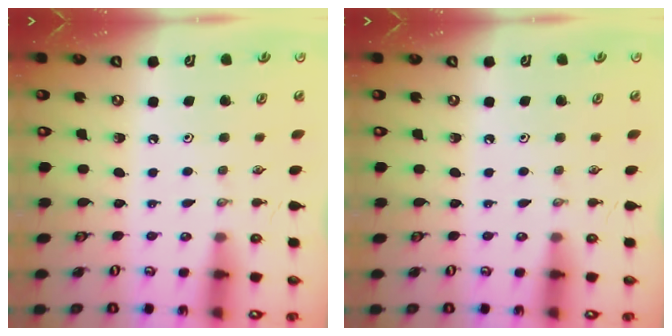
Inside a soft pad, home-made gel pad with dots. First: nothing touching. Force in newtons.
{"total": 0.0}